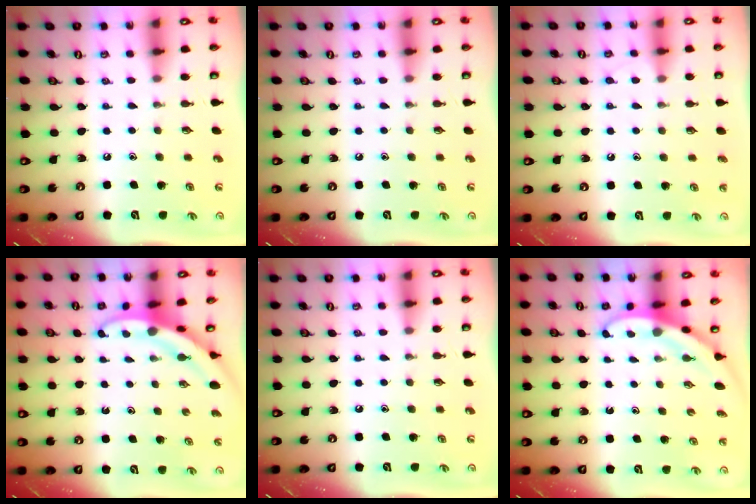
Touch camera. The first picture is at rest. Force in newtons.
{"total": 0.0}
{"total": 5.4, "press": 5.4, "slide": 0.6}
{"total": 3.2, "press": 3.2, "slide": 0.3}
{"total": 0.0}
{"total": 3.3, "press": 3.3, "slide": 0.1}